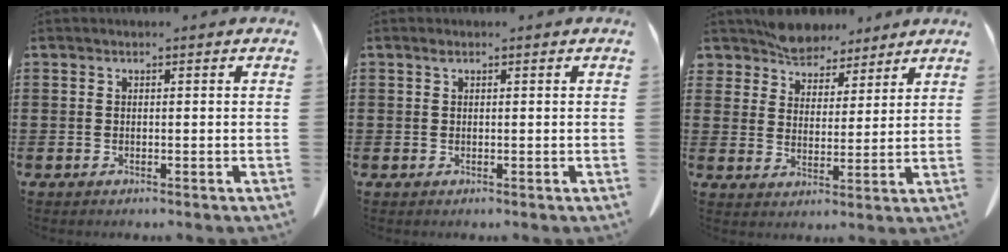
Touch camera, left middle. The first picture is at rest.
{"total": 0.7, "force": [0.3, 0.5, 0.3], "torque": [-0.009, 0.003, 0.006]}
{"total": 6.2, "force": [5.7, 2.4, 0.2], "torque": [-0.034, -0.021, 0.109]}